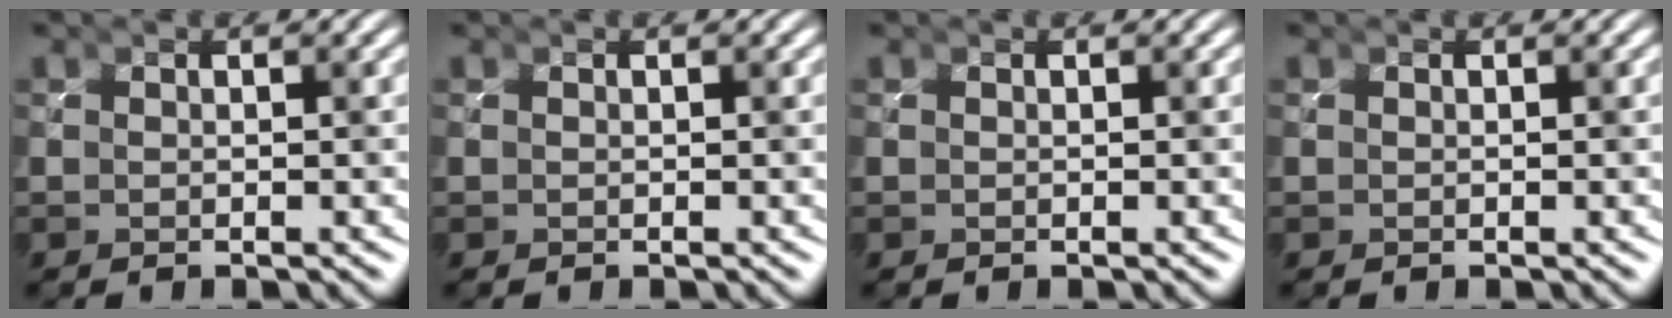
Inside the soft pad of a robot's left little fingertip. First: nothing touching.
{"total": 0.0}
{"total": 0.0}
{"total": 0.0}